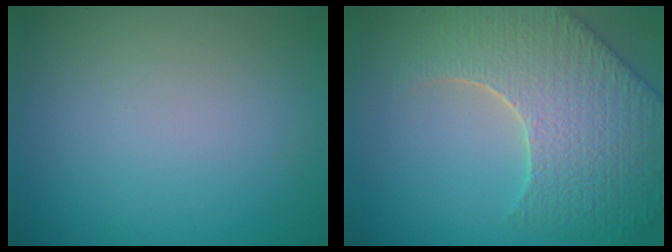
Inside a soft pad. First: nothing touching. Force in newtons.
{"total": 8.0, "press": 6.4, "slide": 4.9}